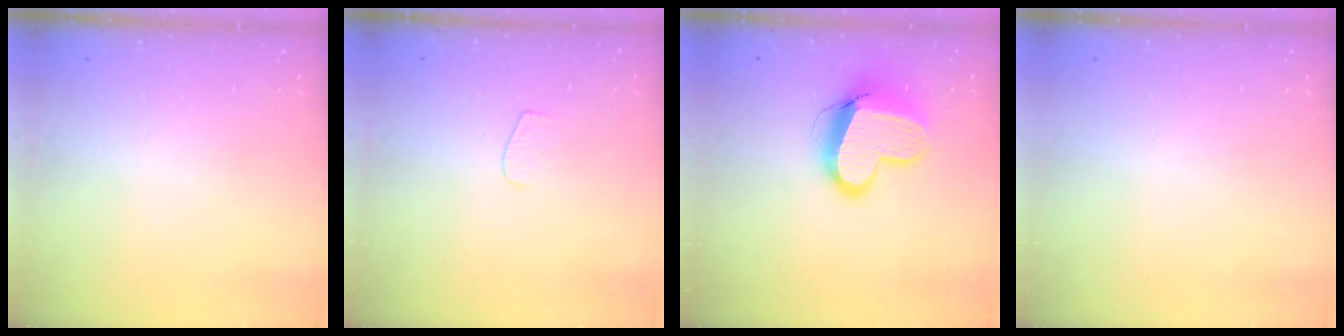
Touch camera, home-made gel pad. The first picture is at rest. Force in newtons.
{"total": 3.7, "press": 3.7, "slide": 0.3}
{"total": 13.1, "press": 13.0, "slide": 1.3}
{"total": 0.0}